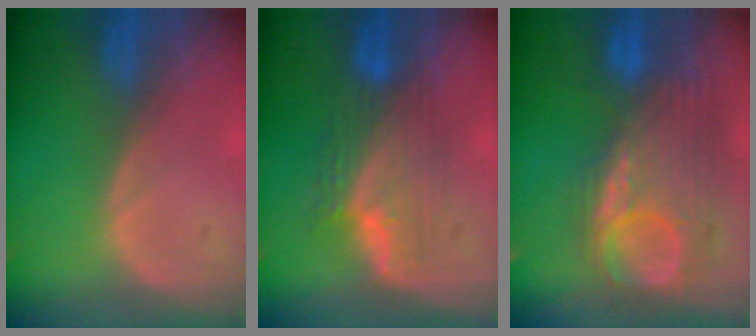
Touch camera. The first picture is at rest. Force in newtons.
{"total": 7.6, "press": 7.3, "slide": 2.0}
{"total": 11.3, "press": 10.5, "slide": 4.3}